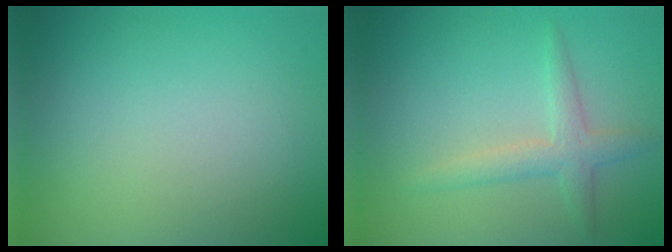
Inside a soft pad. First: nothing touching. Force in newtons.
{"total": 2.5, "press": 2.5, "slide": 0.1}